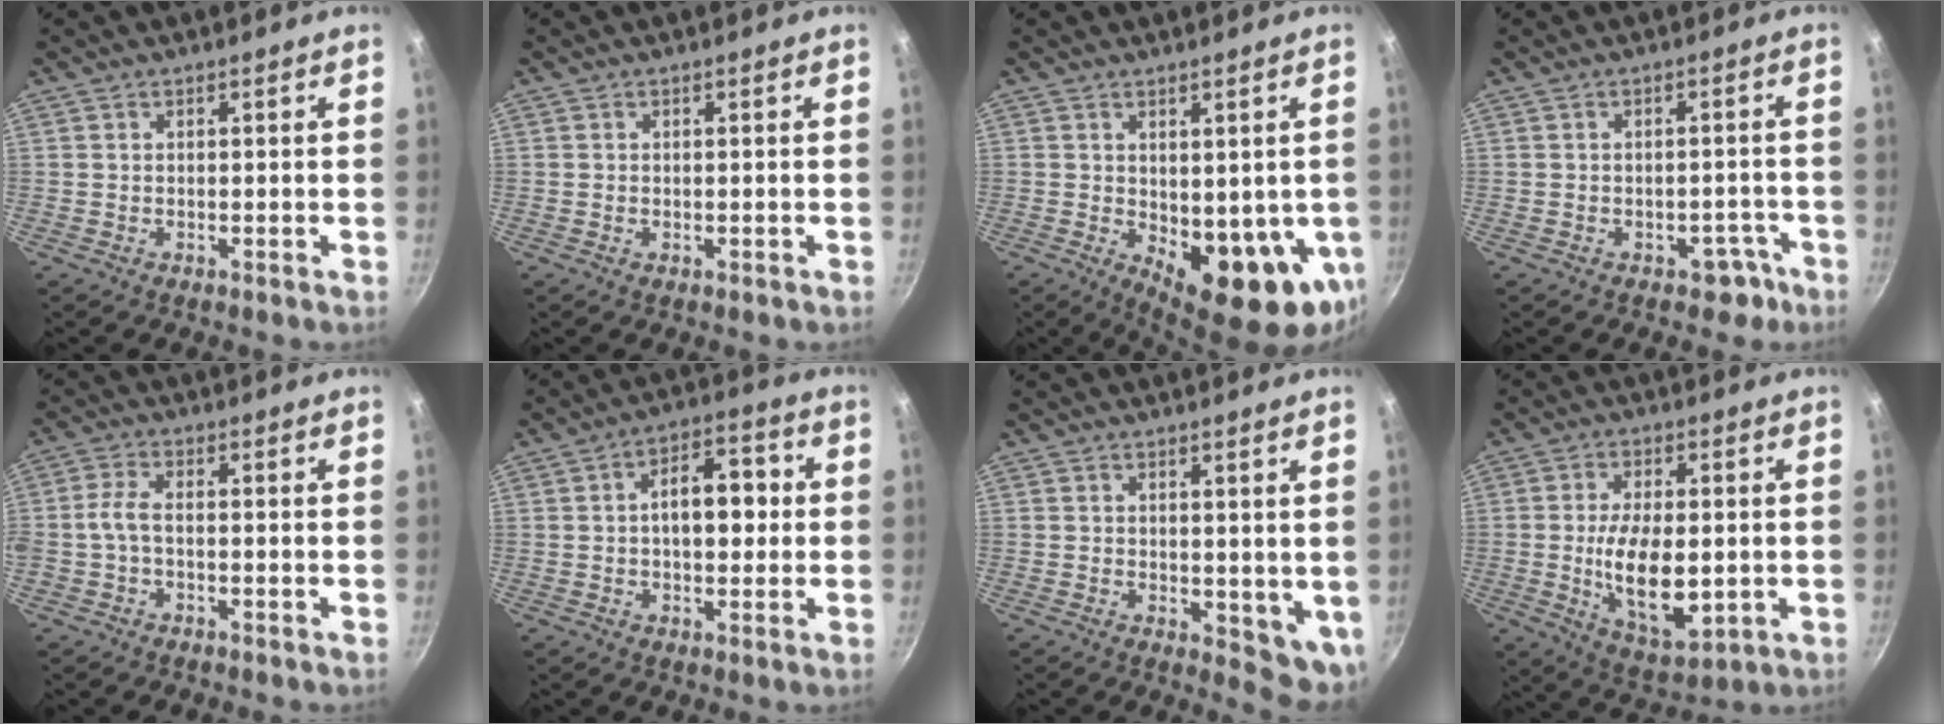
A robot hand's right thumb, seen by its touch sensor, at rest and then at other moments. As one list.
[{"total": 0.0}, {"total": 16.5, "force": [-5.0, 7.0, 14.1], "torque": [-0.136, -0.014, -0.041]}, {"total": 4.2, "force": [-2.6, 2.7, 1.9], "torque": [-0.004, 0.026, -0.029]}, {"total": 3.8, "force": [-0.8, 1.9, 3.2], "torque": [-0.073, 0.010, -0.021]}, {"total": 9.7, "force": [0.6, 5.5, 8.0], "torque": [-0.101, 0.022, 0.005]}, {"total": 6.1, "force": [0.2, 2.6, 5.5], "torque": [-0.052, -0.017, 0.009]}, {"total": 13.4, "force": [-1.4, 6.6, 11.6], "torque": [-0.186, -0.014, -0.012]}]